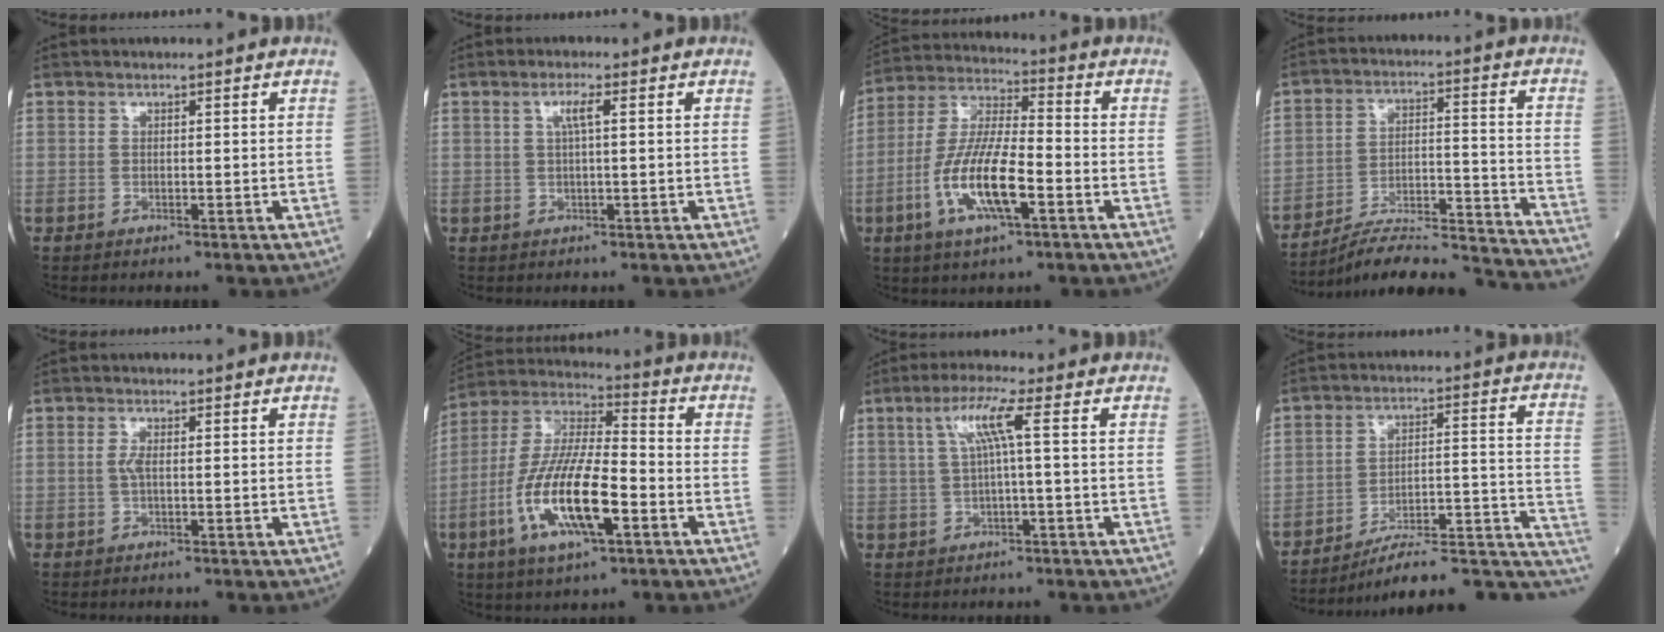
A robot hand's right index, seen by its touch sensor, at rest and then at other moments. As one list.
[{"total": 2.3, "force": [0.6, 0.0, 2.2], "torque": [-0.045, 0.005, 0.013]}, {"total": 13.1, "force": [-4.4, 2.9, 12.0], "torque": [-0.249, -0.002, -0.080]}, {"total": 21.5, "force": [-20.5, -0.3, 6.5], "torque": [-0.075, 0.009, -0.295]}, {"total": 1.3, "force": [-0.1, 0.1, 1.3], "torque": [-0.030, 0.000, -0.001]}, {"total": 16.4, "force": [-5.3, 3.9, 15.0], "torque": [-0.311, -0.008, -0.095]}, {"total": 5.2, "force": [1.1, -0.6, 5.1], "torque": [-0.102, 0.016, 0.029]}, {"total": 16.6, "force": [-12.8, 4.4, 9.7], "torque": [-0.068, 0.069, -0.170]}]